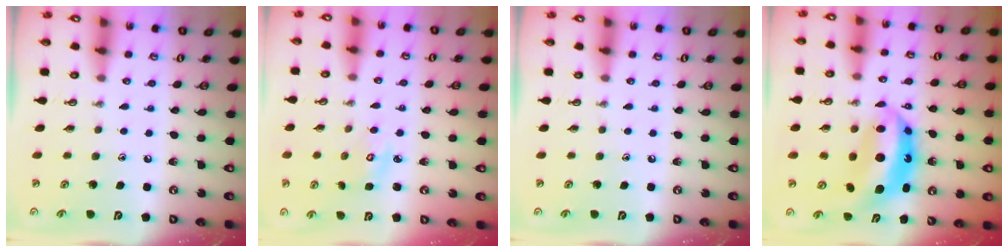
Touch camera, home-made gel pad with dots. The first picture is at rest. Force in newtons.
{"total": 2.7, "press": 2.7, "slide": 0.0}
{"total": 0.0}
{"total": 9.3, "press": 9.2, "slide": 1.0}